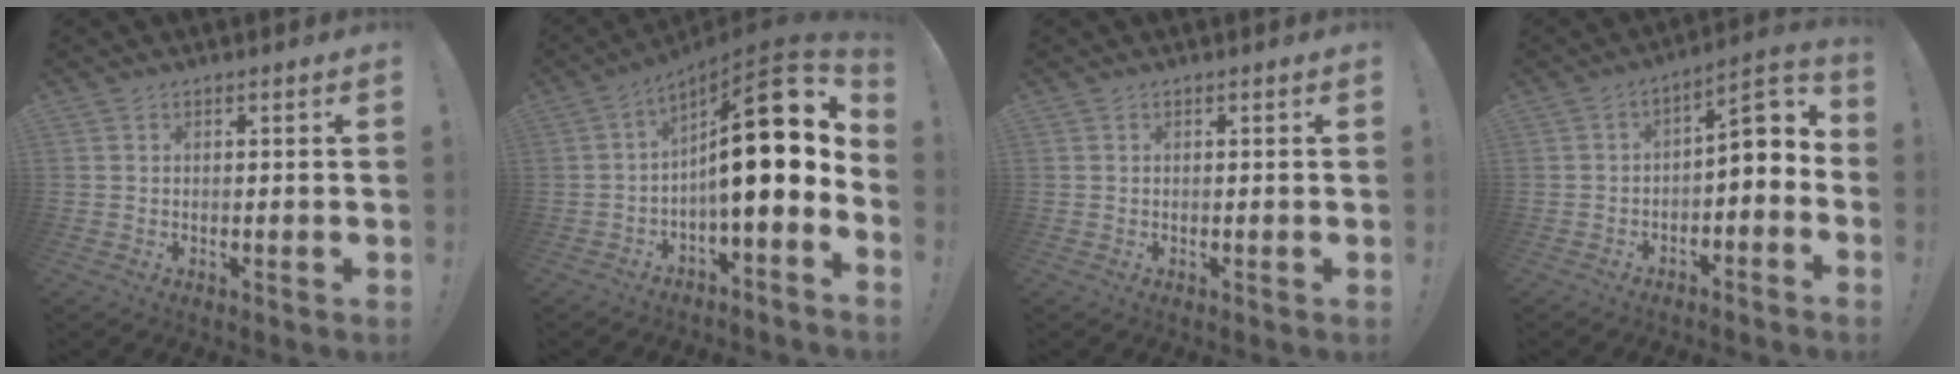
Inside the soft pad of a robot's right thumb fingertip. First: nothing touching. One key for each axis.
{"total": 20.8, "fx": 3.3, "fy": 5.5, "fz": 19.8, "tx": -0.308, "ty": -0.017, "tz": 0.051}
{"total": 0.0}
{"total": 7.7, "fx": -0.1, "fy": 3.2, "fz": 7.0, "tx": -0.092, "ty": -0.006, "tz": -0.006}